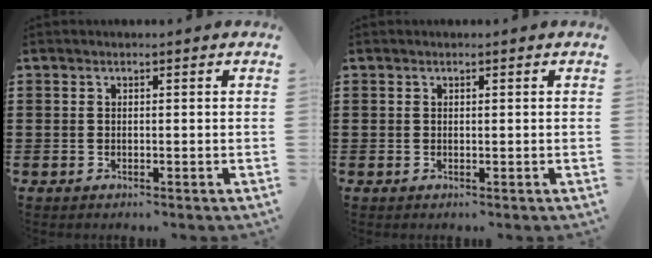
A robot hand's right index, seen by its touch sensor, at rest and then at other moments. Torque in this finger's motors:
{"motor_torque": [-0.18, -0.10, 0.01, -0.01]}